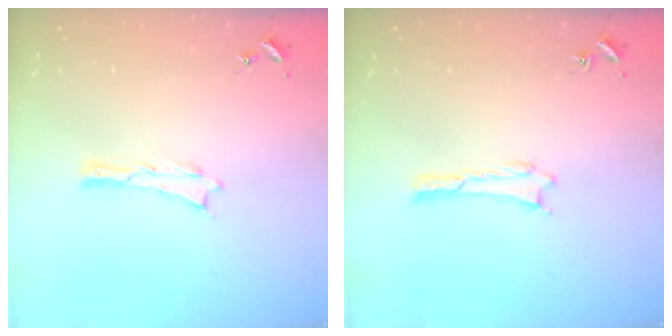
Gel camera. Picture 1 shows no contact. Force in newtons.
{"total": 0.0}